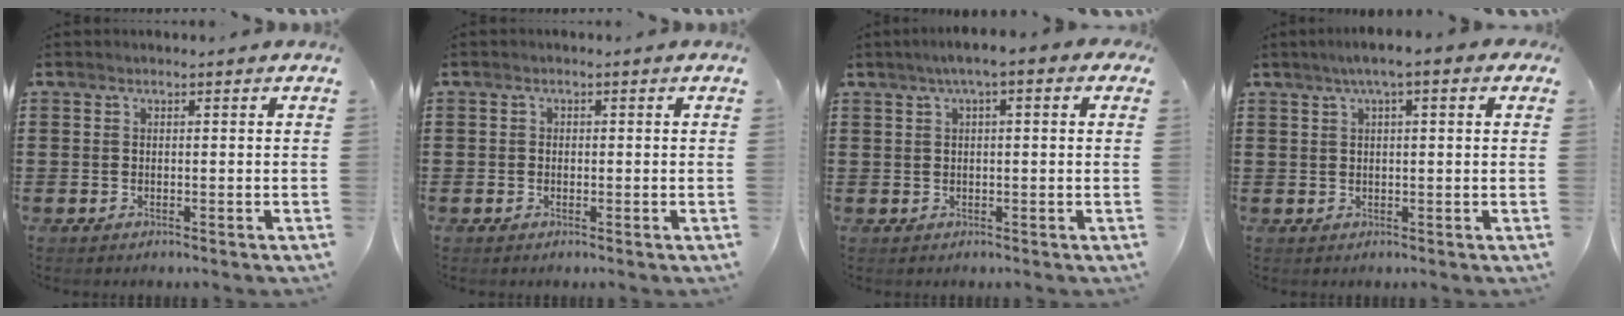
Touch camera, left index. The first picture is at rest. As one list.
[{"total": 0.7, "force": [-0.3, 0.7, 0.1], "torque": [-0.003, 0.003, -0.006]}, {"total": 2.6, "force": [0.7, 0.5, 2.5], "torque": [-0.046, 0.004, 0.010]}, {"total": 3.4, "force": [1.6, 0.4, 3.0], "torque": [-0.059, 0.004, 0.026]}]